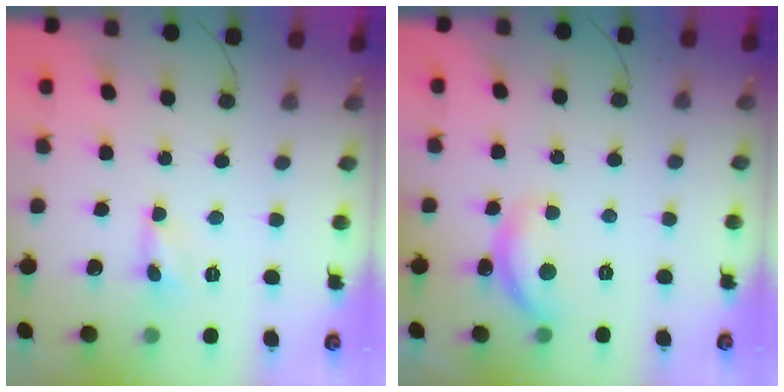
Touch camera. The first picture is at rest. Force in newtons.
{"total": 11.2, "press": 11.2, "slide": 0.5}